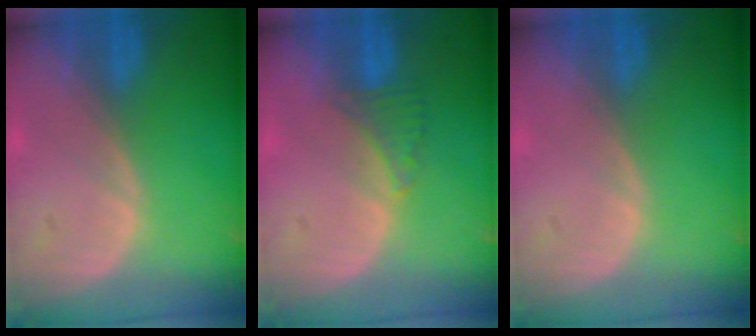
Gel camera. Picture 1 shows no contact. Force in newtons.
{"total": 2.7, "press": 2.6, "slide": 0.7}
{"total": 0.0}